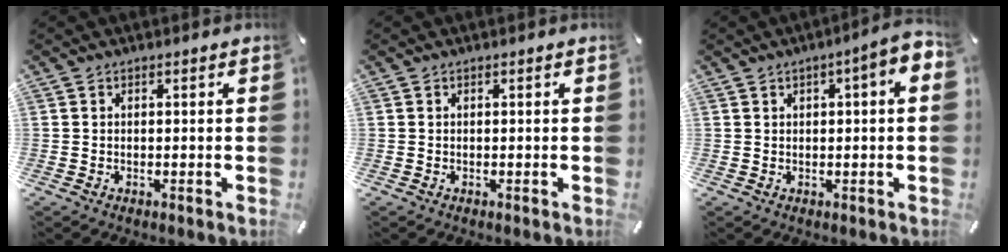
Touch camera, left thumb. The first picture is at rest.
{"total": 0.0}
{"total": 4.8, "force": [1.1, 1.5, 4.4], "torque": [-0.066, 0.002, 0.016]}